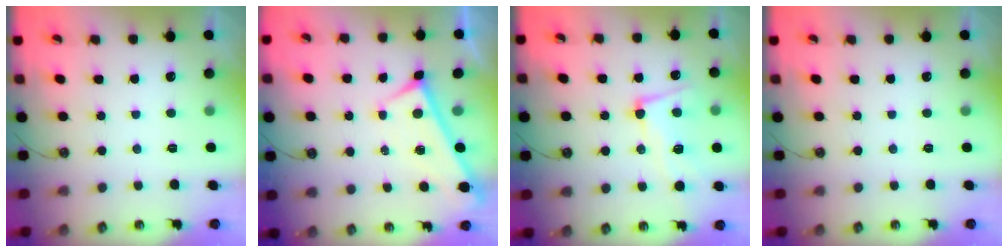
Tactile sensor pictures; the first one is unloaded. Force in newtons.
{"total": 0.0}
{"total": 5.5, "press": 5.3, "slide": 1.5}
{"total": 0.0}